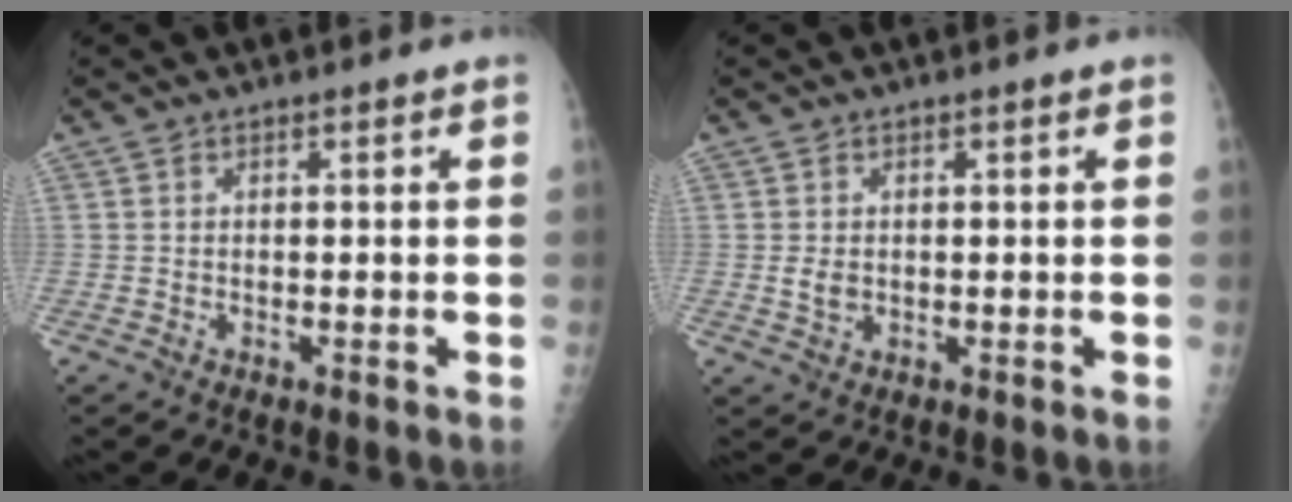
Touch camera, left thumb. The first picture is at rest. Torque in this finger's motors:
{"motor_torque": [0.03, -0.04, 0.30, 0.05, 0.00]}